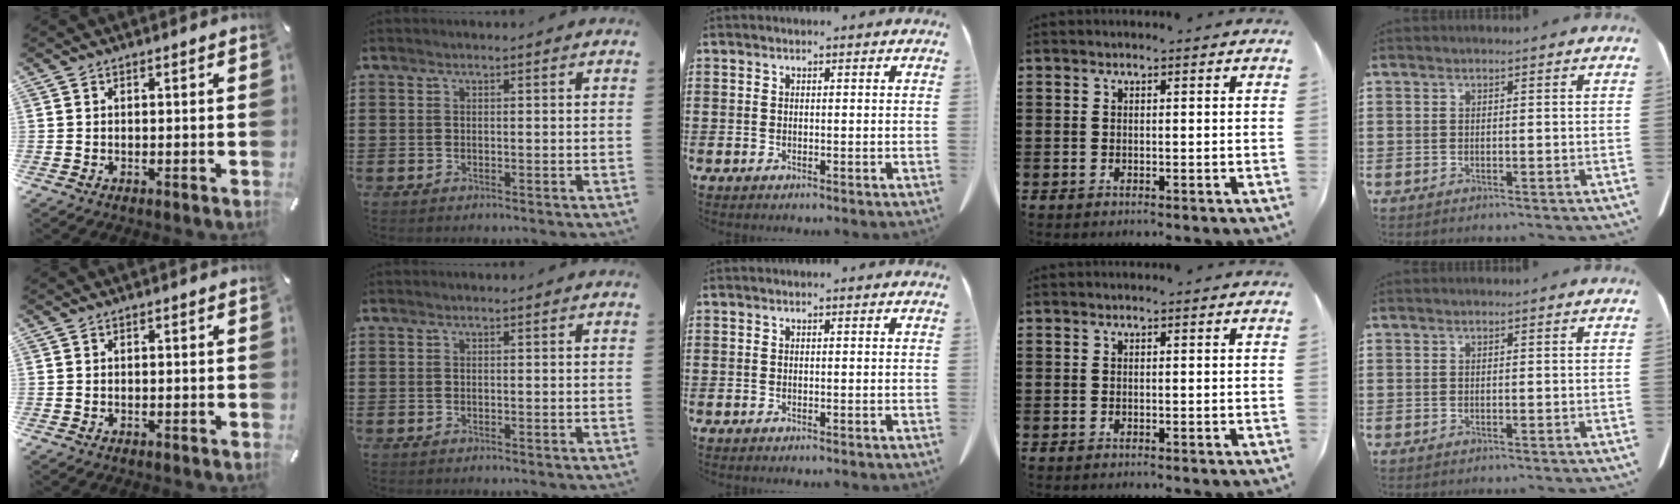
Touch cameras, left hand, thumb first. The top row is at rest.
{}